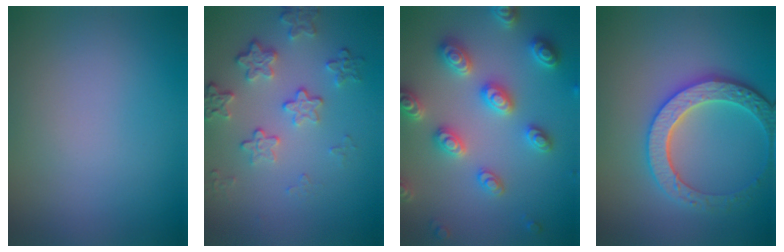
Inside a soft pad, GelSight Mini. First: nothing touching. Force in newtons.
{"total": 4.1, "press": 3.1, "slide": 2.6}
{"total": 5.3, "press": 5.1, "slide": 1.2}
{"total": 4.6, "press": 4.2, "slide": 1.9}